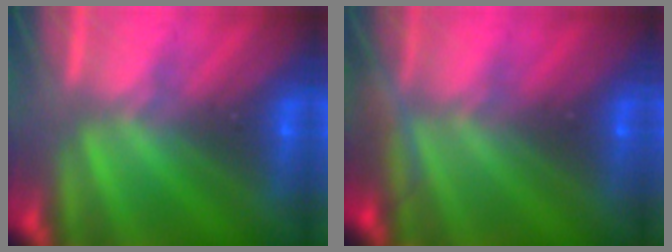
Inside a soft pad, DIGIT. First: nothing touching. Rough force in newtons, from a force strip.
{"total": 6.1}